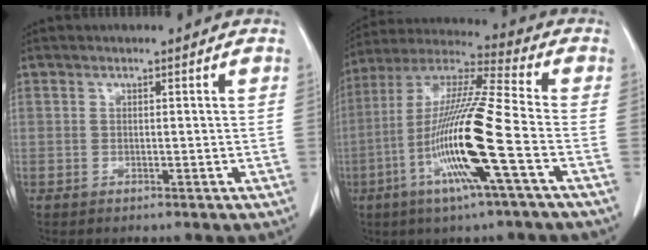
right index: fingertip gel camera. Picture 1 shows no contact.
{"total": 17.1, "force": [-5.2, -0.5, 16.3], "torque": [-0.324, -0.013, -0.106]}